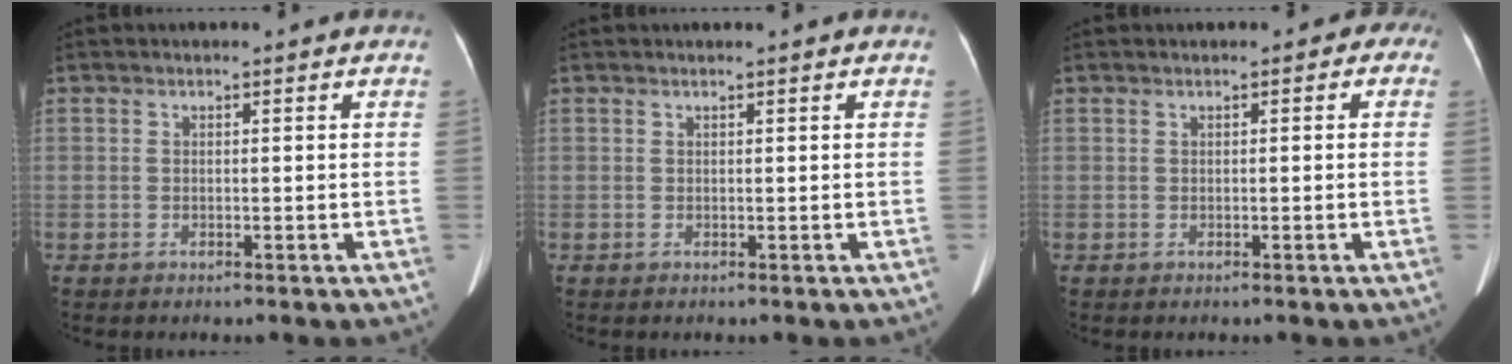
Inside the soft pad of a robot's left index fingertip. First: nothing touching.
{"total": 0.0}
{"total": 1.6, "force": [0.4, 1.0, 1.3], "torque": [-0.010, 0.013, 0.000]}